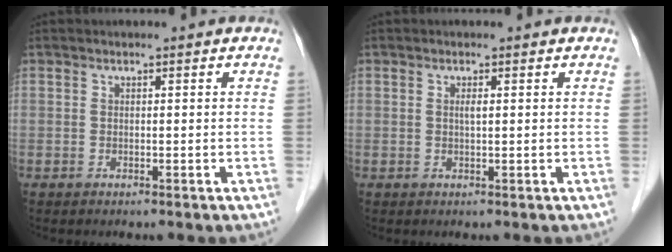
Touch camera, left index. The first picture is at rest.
{"total": 0.8, "force": [0.3, 0.1, 0.8], "torque": [-0.020, 0.000, 0.005]}